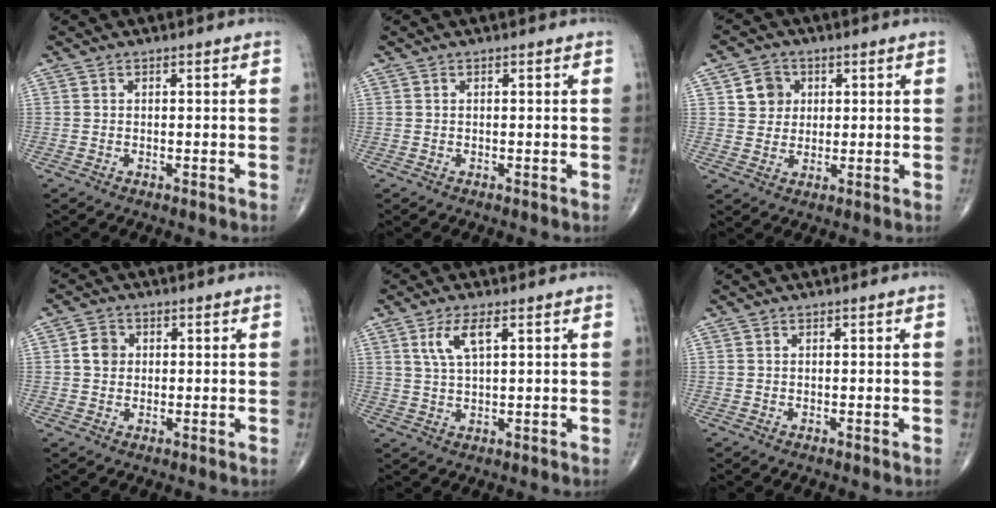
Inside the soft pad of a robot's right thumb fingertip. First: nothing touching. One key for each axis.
{"total": 0.0}
{"total": 5.4, "fx": 1.7, "fy": 4.8, "fz": 1.8, "tx": -0.004, "ty": -0.003, "tz": 0.027}
{"total": 3.4, "fx": 0.4, "fy": 3.0, "fz": 1.6, "tx": -0.017, "ty": 0.003, "tz": 0.003}
{"total": 5.3, "fx": 2.2, "fy": 1.7, "fz": 4.5, "tx": -0.095, "ty": -0.004, "tz": 0.050}
{"total": 0.0}